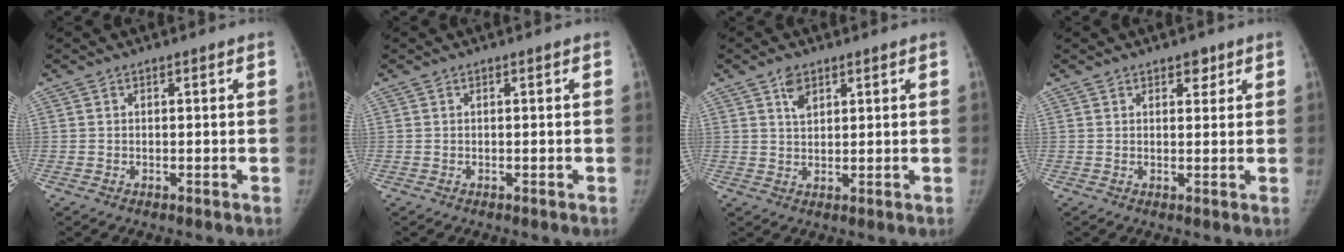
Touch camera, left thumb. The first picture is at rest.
{"total": 0.0}
{"total": 3.6, "force": [2.1, 2.1, 2.0], "torque": [-0.026, -0.009, 0.040]}
{"total": 2.4, "force": [1.5, 1.4, 1.2], "torque": [0.001, -0.008, 0.021]}